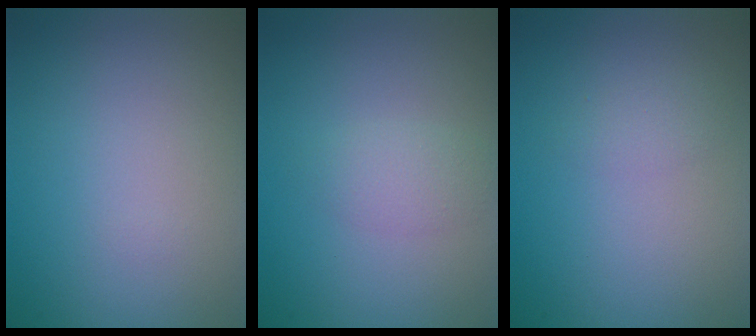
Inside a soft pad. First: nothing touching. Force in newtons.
{"total": 1.5, "press": 1.5, "slide": 0.0}
{"total": 0.9, "press": 0.9, "slide": 0.1}